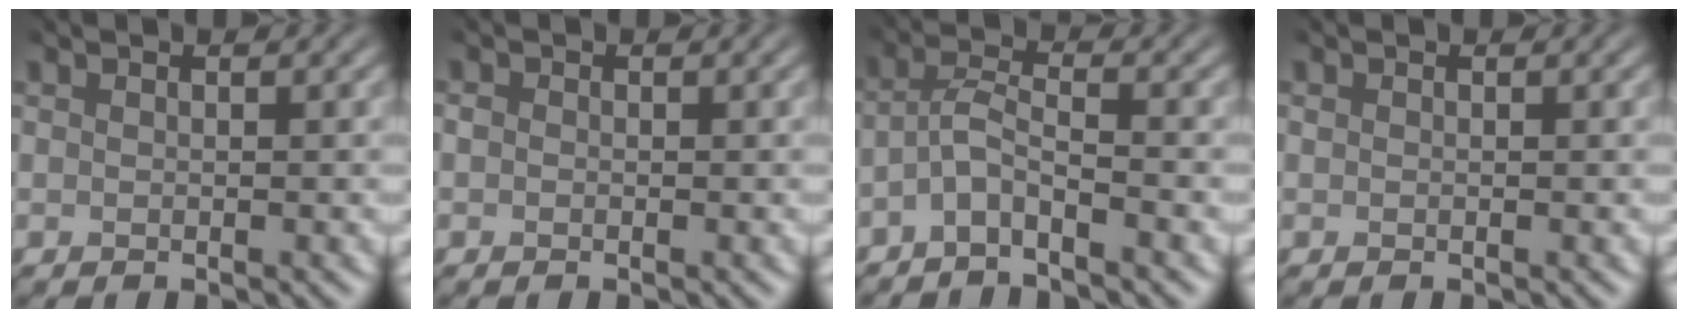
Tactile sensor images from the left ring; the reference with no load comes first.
{"total": 2.2, "force": [-1.4, -1.0, -1.4], "torque": [0.005, -0.013, -0.006]}
{"total": 3.8, "force": [-3.6, -1.0, -0.4], "torque": [-0.022, -0.007, -0.063]}
{"total": 0.8, "force": [-0.3, -0.4, -0.6], "torque": [0.002, -0.006, 0.000]}